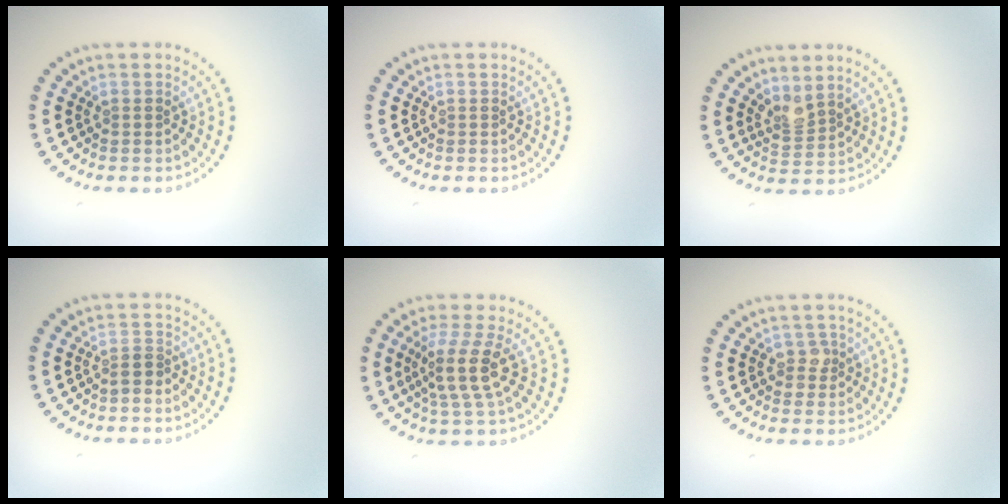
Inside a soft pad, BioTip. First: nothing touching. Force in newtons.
{"total": 0.0}
{"total": 2.1, "press": 1.5, "slide": 1.4}
{"total": 1.0, "press": 0.8, "slide": 0.7}
{"total": 3.7, "press": 3.0, "slide": 2.2}
{"total": 1.4, "press": 1.3, "slide": 0.5}